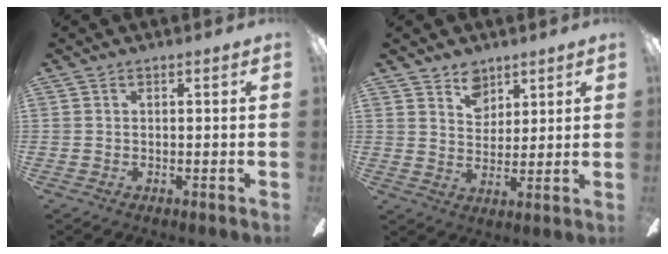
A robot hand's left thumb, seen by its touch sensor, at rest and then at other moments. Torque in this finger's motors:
{"motor_torque": [0.08, 0.08, -0.51, 0.26, 0.00]}